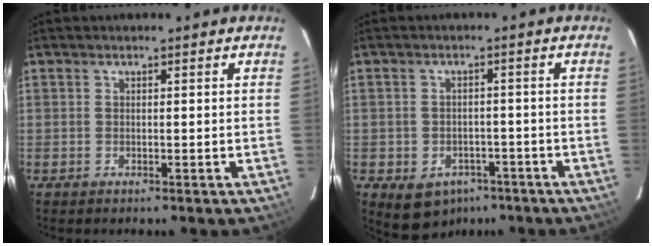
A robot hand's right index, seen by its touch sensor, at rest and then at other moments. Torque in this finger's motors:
{"motor_torque": [1.02, -1.12, 0.19, -0.01]}